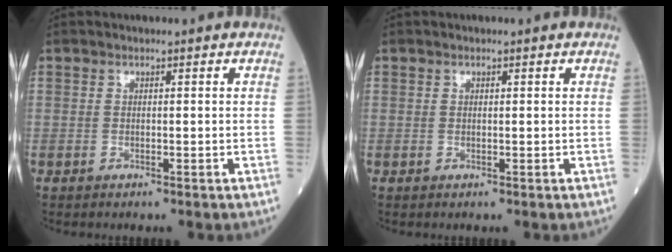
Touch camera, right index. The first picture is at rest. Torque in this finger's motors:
{"motor_torque": [-0.15, -0.05, -0.03, -0.01]}